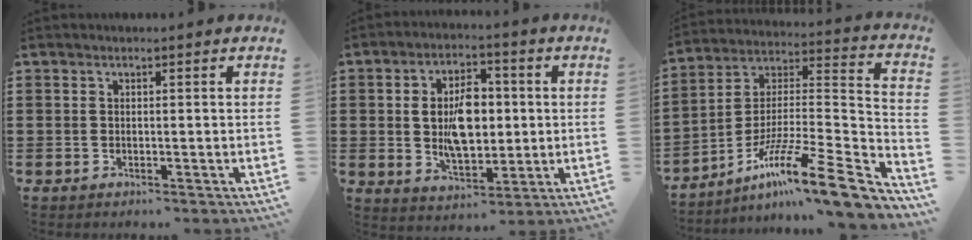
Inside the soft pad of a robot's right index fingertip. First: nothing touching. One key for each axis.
{"total": 8.8, "fx": 0.5, "fy": 5.3, "fz": 7.0, "tx": -0.128, "ty": 0.010, "tz": 0.004}
{"total": 14.3, "fx": -9.4, "fy": 1.4, "fz": 10.7, "tx": -0.178, "ty": 0.004, "tz": -0.171}